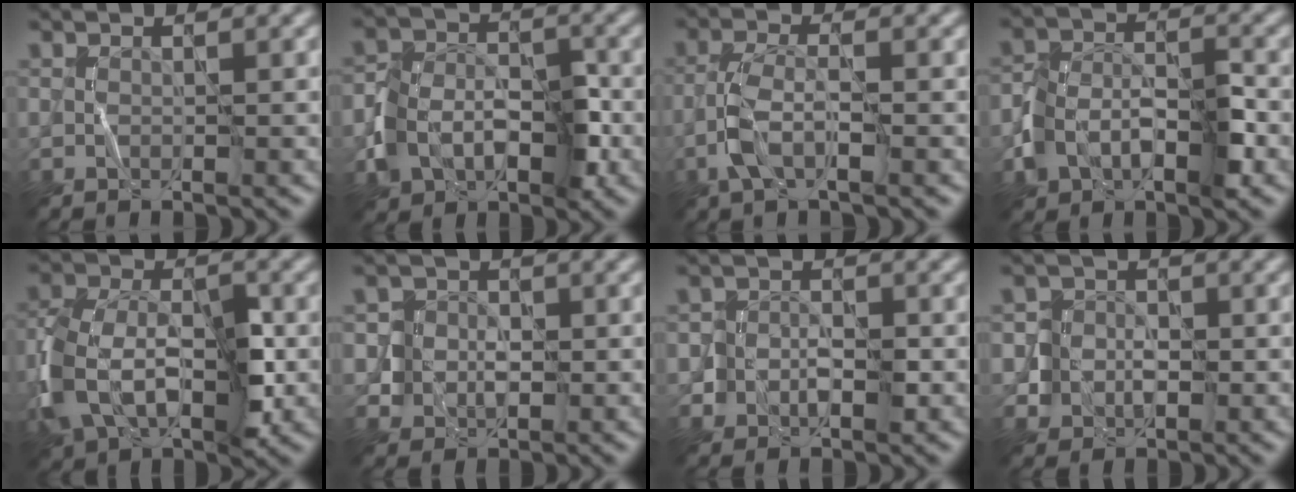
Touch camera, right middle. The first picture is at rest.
{"total": 5.1, "force": [-1.9, 3.9, 2.7], "torque": [-0.038, 0.003, -0.037]}
{"total": 2.9, "force": [-1.3, 1.1, 2.3], "torque": [-0.055, 0.008, -0.033]}
{"total": 4.6, "force": [-1.9, 3.1, 2.8], "torque": [-0.047, 0.007, -0.036]}
{"total": 7.8, "force": [-1.9, 5.1, 5.6], "torque": [-0.117, 0.005, -0.043]}
{"total": 3.0, "force": [-0.1, 2.9, 0.4], "torque": [0.002, 0.006, -0.016]}
{"total": 2.2, "force": [-0.6, 1.9, 1.0], "torque": [0.005, 0.004, -0.016]}
{"total": 3.0, "force": [-0.5, 3.0, 0.4], "torque": [0.010, 0.007, -0.023]}